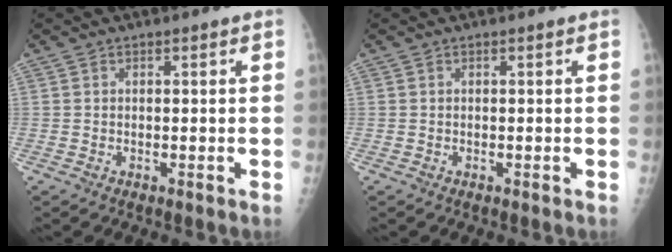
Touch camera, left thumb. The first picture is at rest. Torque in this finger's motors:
{"motor_torque": [-0.07, 0.13, 0.14, 0.08, 0.02]}